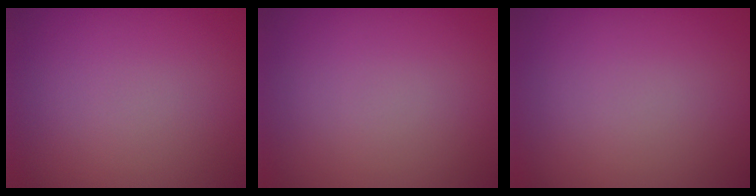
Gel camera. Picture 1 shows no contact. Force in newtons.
{"total": 0.0}
{"total": 0.0}